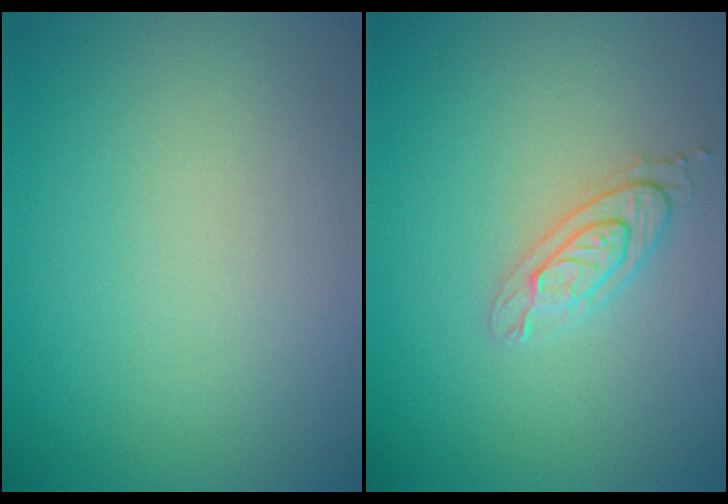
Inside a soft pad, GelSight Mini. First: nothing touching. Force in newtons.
{"total": 2.1, "press": 2.1, "slide": 0.3}